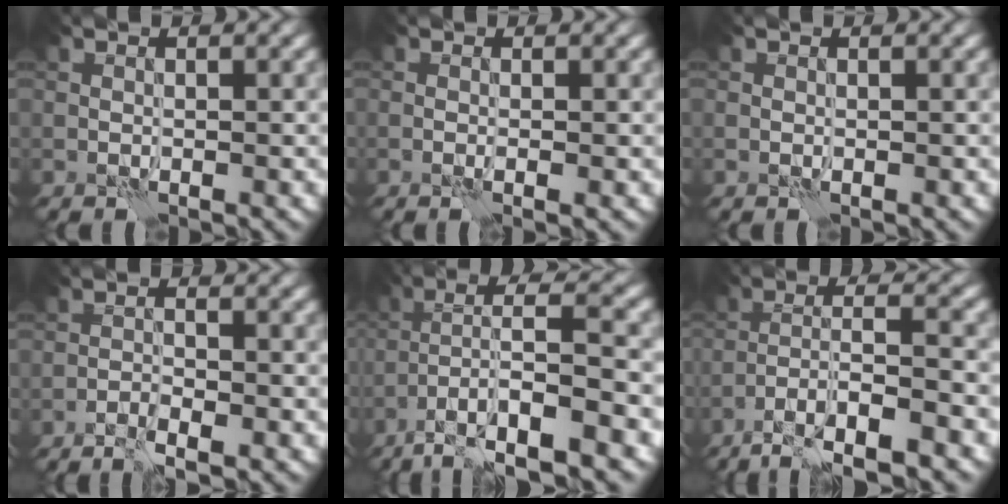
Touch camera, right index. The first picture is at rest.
{"total": 1.1, "force": [-0.2, 0.1, 1.0], "torque": [-0.017, -0.003, -0.006]}
{"total": 0.0}
{"total": 2.6, "force": [-1.6, 0.5, 2.0], "torque": [-0.042, 0.005, -0.033]}
{"total": 9.7, "force": [-4.8, 2.1, 8.2], "torque": [-0.144, 0.011, -0.086]}
{"total": 7.9, "force": [-4.9, 1.6, 5.9], "torque": [-0.099, 0.007, -0.089]}